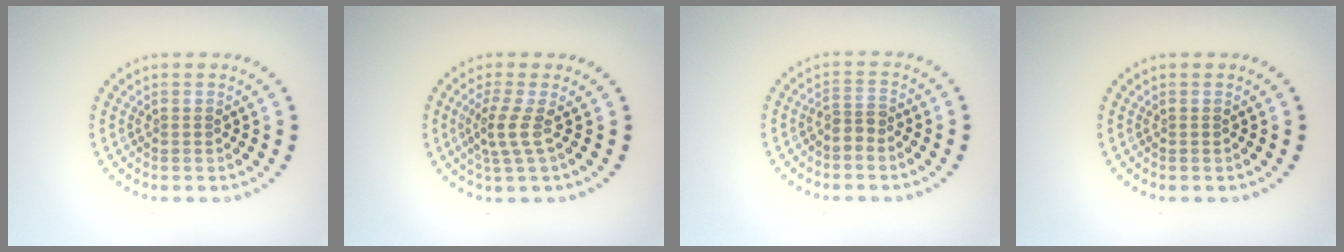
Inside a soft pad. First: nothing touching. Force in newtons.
{"total": 2.4, "press": 1.6, "slide": 1.7}
{"total": 1.9, "press": 1.3, "slide": 1.3}
{"total": 0.0}